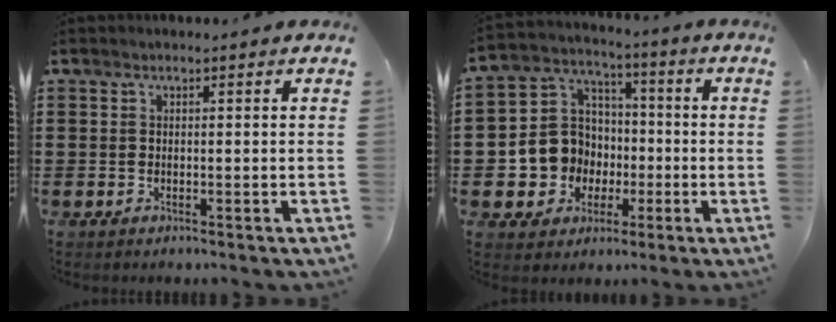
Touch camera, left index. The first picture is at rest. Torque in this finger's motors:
{"motor_torque": [1.33, 0.80, 0.45, 0.08]}